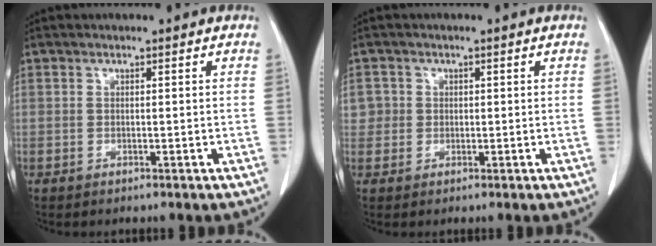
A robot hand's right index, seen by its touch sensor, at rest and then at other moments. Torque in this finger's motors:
{"motor_torque": [-0.03, 0.01, 0.04, 0.01]}